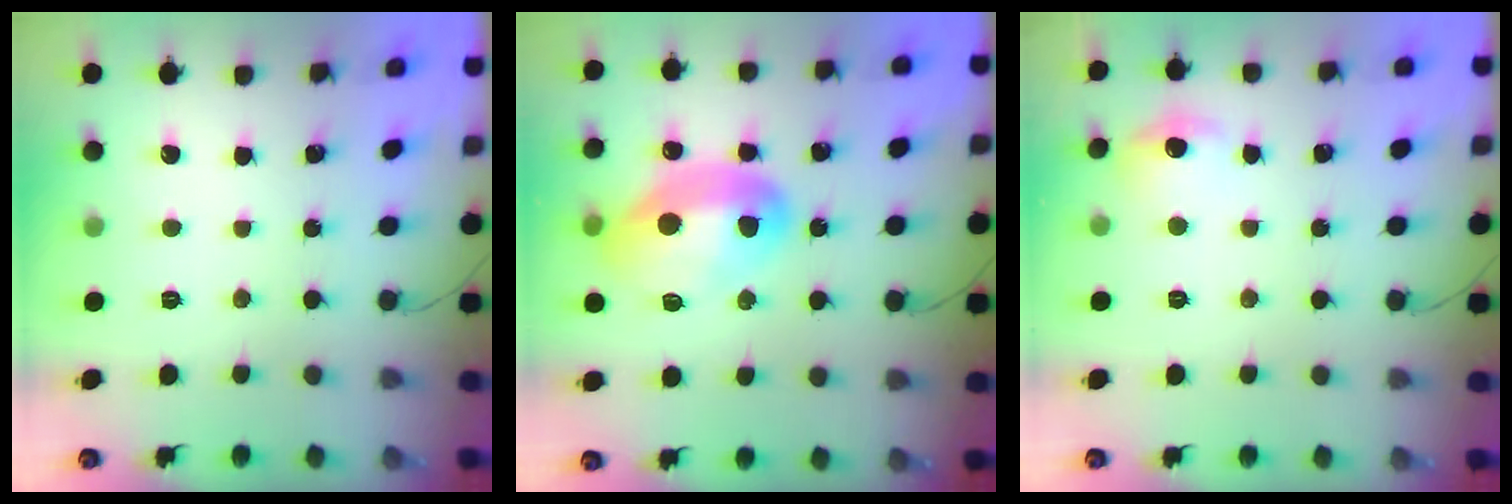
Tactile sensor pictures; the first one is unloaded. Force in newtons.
{"total": 16.2, "press": 16.1, "slide": 0.9}
{"total": 7.9, "press": 7.6, "slide": 2.1}